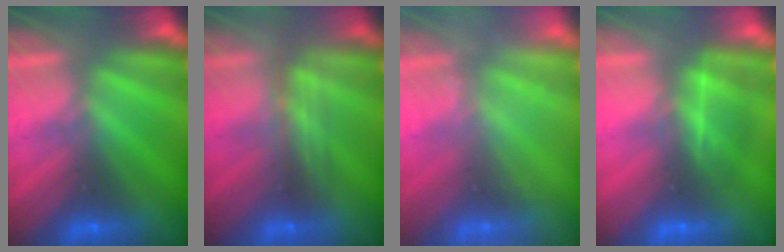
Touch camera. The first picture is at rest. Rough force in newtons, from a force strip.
{"total": 2.4}
{"total": 2.2}
{"total": 4.7}